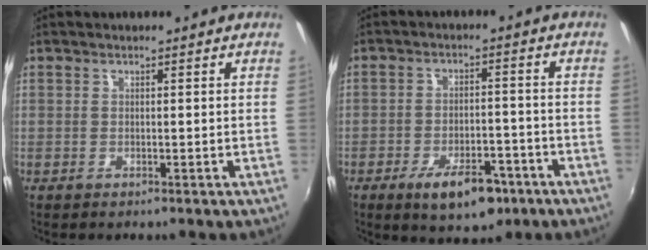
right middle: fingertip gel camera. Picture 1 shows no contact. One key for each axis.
{"total": 9.8, "fx": -5.8, "fy": 4.3, "fz": 6.6, "tx": -0.126, "ty": -0.004, "tz": -0.082}